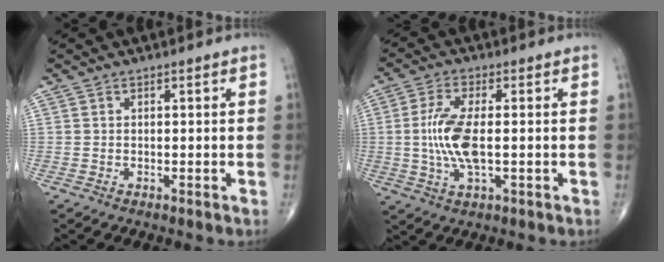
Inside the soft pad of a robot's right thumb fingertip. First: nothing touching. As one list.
[{"total": 9.0, "force": [-0.4, 3.2, 8.4], "torque": [-0.193, -0.003, -0.008]}]